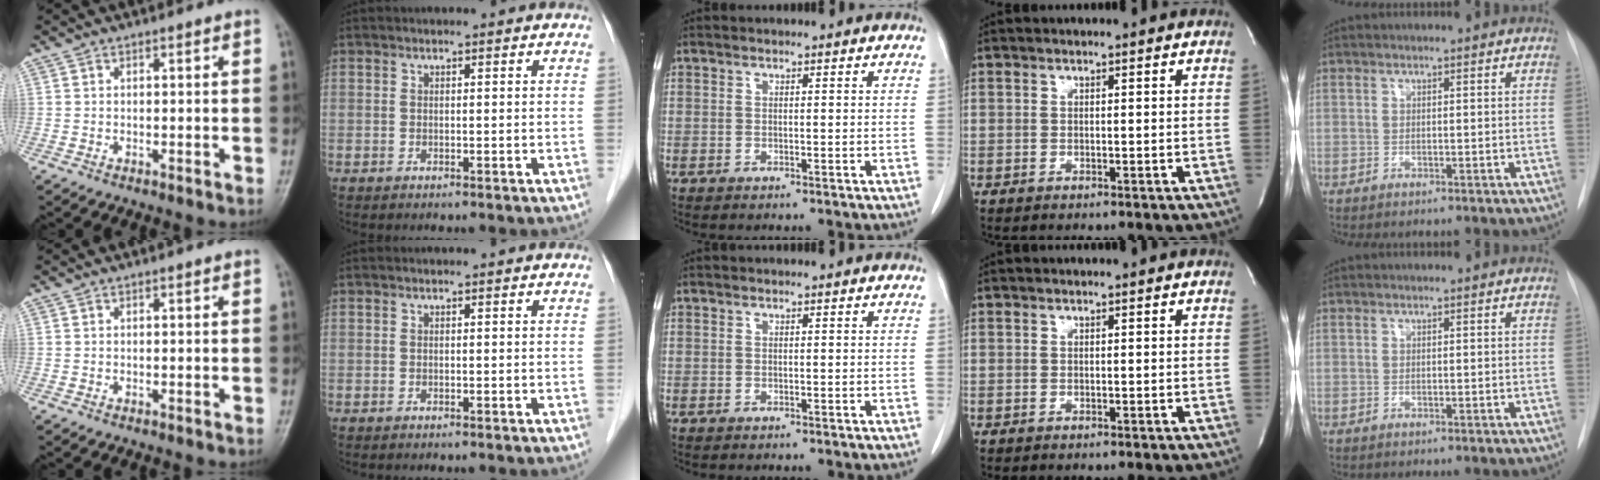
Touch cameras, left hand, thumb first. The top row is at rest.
{}